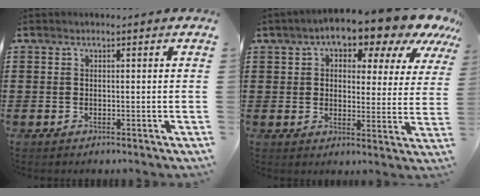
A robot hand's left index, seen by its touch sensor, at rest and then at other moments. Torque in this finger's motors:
{"motor_torque": [1.52, -0.62, 1.05, 0.21]}